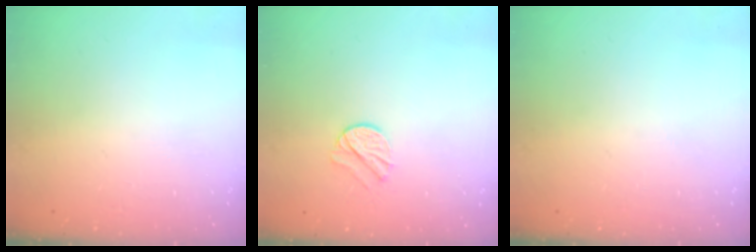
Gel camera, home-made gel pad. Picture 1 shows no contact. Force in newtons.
{"total": 7.3, "press": 7.3, "slide": 0.1}
{"total": 0.0}